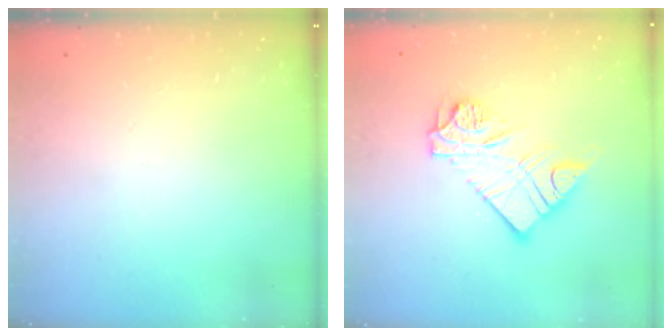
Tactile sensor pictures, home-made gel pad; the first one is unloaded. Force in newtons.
{"total": 14.2, "press": 14.1, "slide": 1.6}